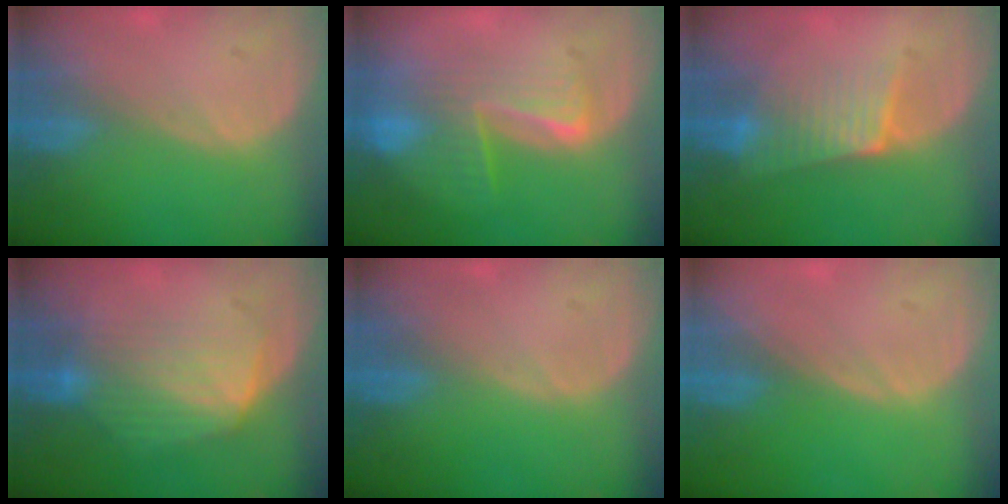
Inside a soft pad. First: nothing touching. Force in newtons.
{"total": 7.4, "press": 7.1, "slide": 2.2}
{"total": 6.5, "press": 5.9, "slide": 2.9}
{"total": 6.9, "press": 6.9, "slide": 0.6}
{"total": 0.0}
{"total": 0.0}